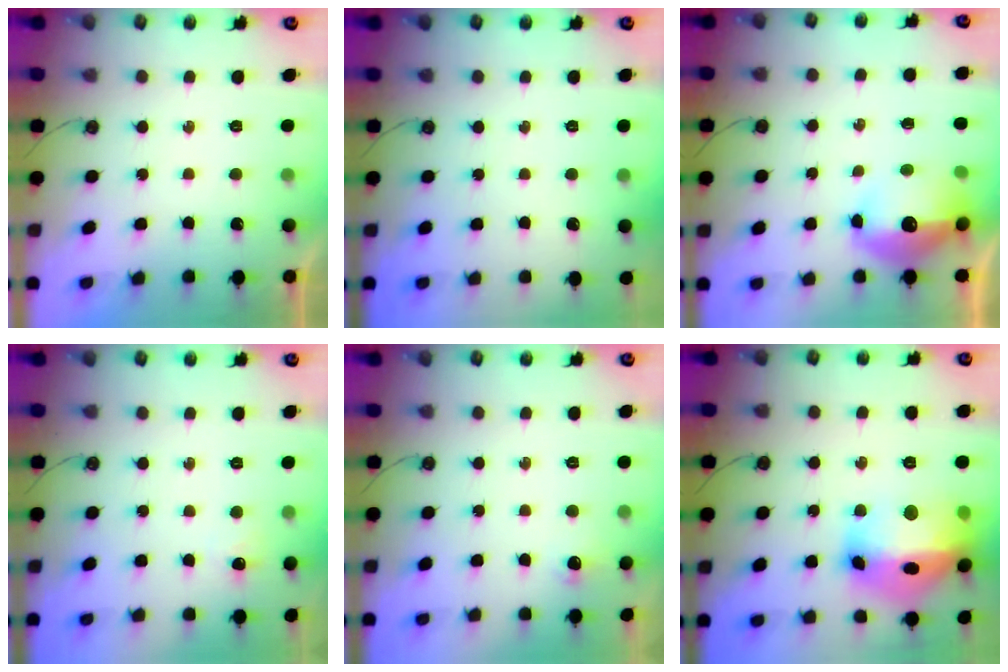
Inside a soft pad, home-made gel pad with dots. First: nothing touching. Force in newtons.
{"total": 0.0}
{"total": 14.1, "press": 14.0, "slide": 1.3}
{"total": 4.7, "press": 4.7, "slide": 0.3}
{"total": 4.8, "press": 4.7, "slide": 1.0}
{"total": 21.8, "press": 21.7, "slide": 2.2}